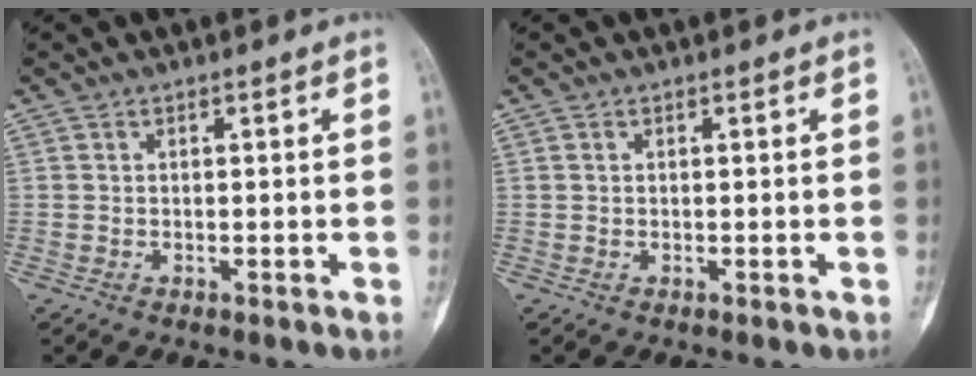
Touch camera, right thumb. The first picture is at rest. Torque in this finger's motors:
{"motor_torque": [0.04, 0.04, -0.15, 0.26, 0.03]}